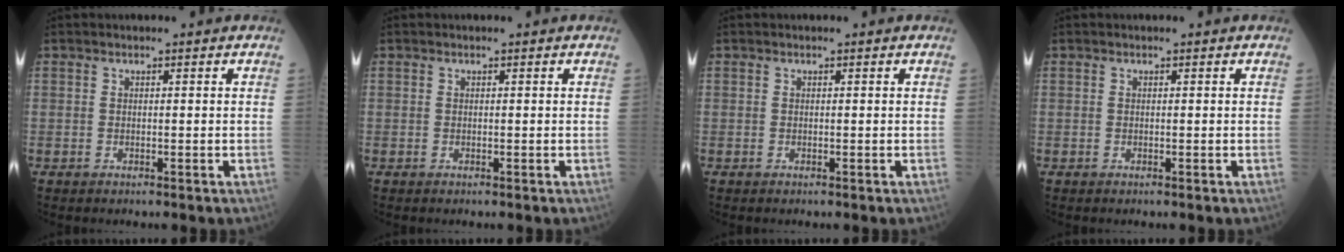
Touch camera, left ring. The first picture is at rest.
{"total": 0.0}
{"total": 0.0}
{"total": 0.0}